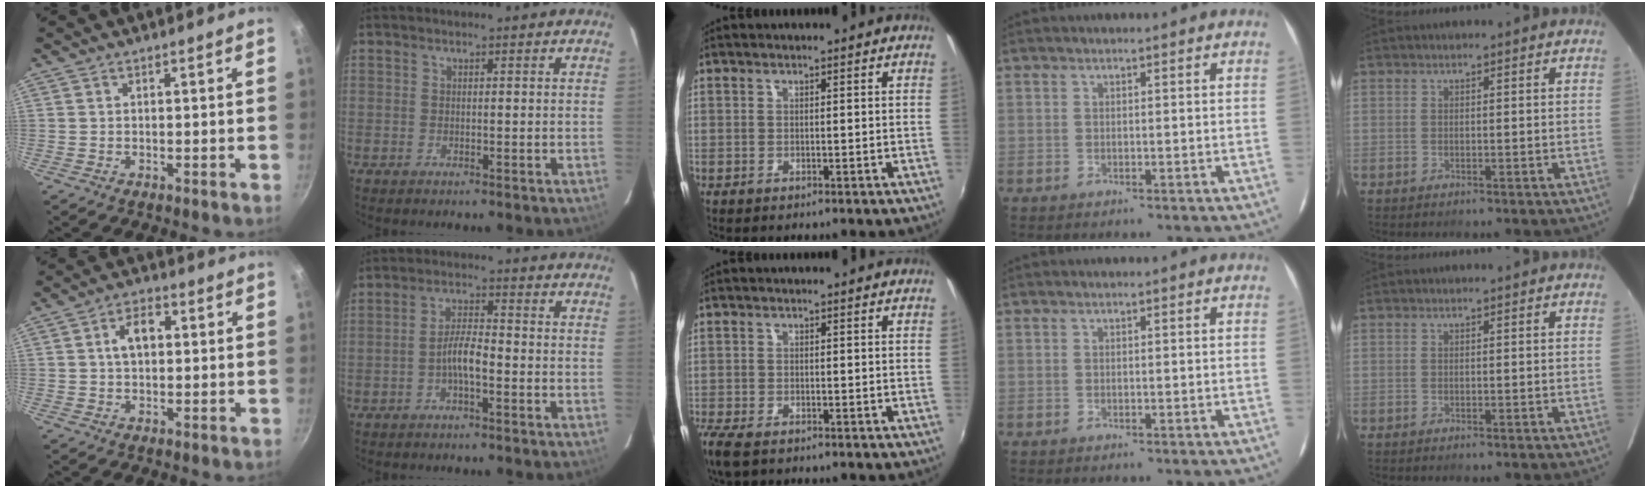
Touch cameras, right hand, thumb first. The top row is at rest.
{"thumb": {"total": 5.8, "force": [0.8, 3.7, 4.4], "torque": [-0.056, 0.016, 0.007]}, "index": {"total": 4.5, "force": [-1.9, 1.0, 4.0], "torque": [-0.081, 0.010, -0.036]}, "middle": {"total": 4.8, "force": [-3.6, 1.7, 2.7], "torque": [-0.070, -0.020, -0.073]}}